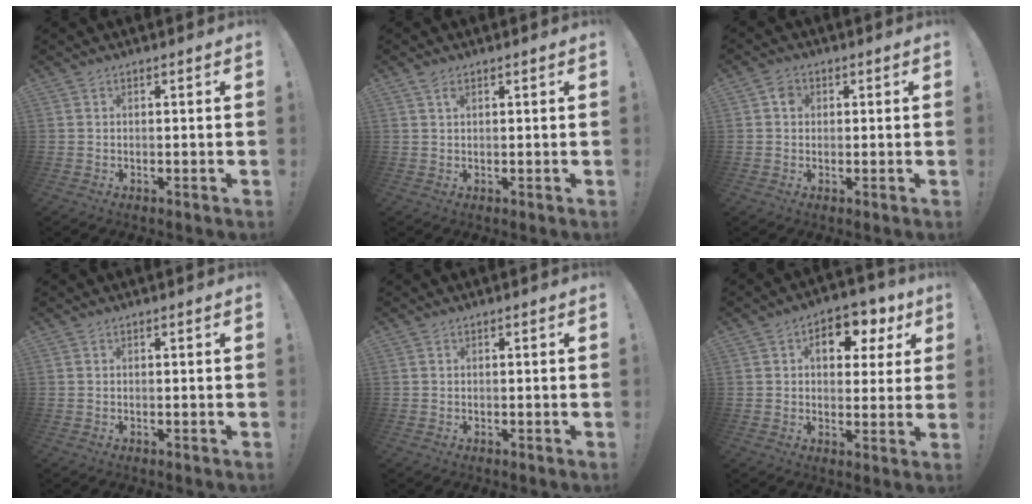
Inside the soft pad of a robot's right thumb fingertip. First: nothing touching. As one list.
[{"total": 1.8, "force": [1.1, 0.8, 1.1], "torque": [-0.020, -0.001, 0.019]}, {"total": 3.0, "force": [0.4, 2.6, 1.5], "torque": [-0.020, 0.006, 0.007]}, {"total": 0.0}, {"total": 0.7, "force": [0.2, 0.7, -0.3], "torque": [0.007, 0.003, 0.003]}, {"total": 9.7, "force": [3.6, 6.3, 6.4], "torque": [-0.078, -0.012, 0.060]}]